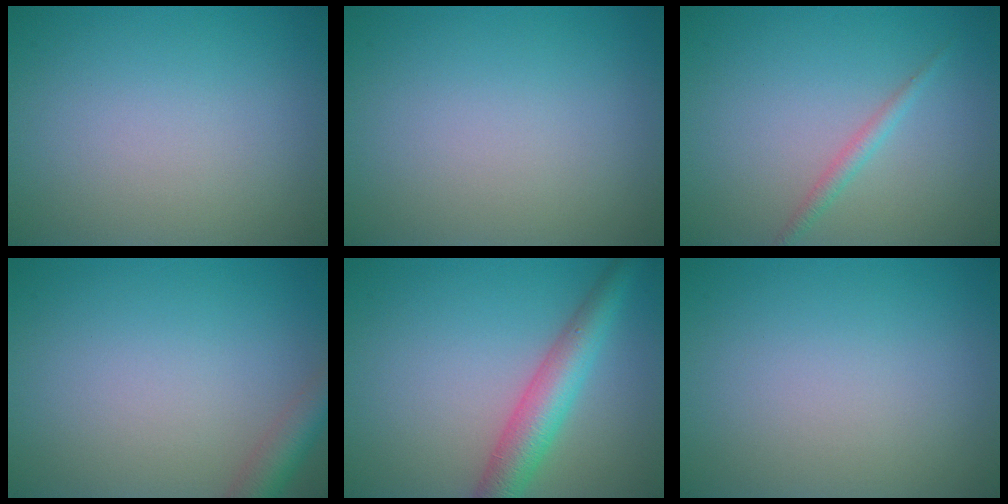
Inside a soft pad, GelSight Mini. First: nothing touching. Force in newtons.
{"total": 0.0}
{"total": 1.3, "press": 1.3, "slide": 0.0}
{"total": 2.9, "press": 2.9, "slide": 0.2}
{"total": 4.9, "press": 4.9, "slide": 0.1}
{"total": 0.0}